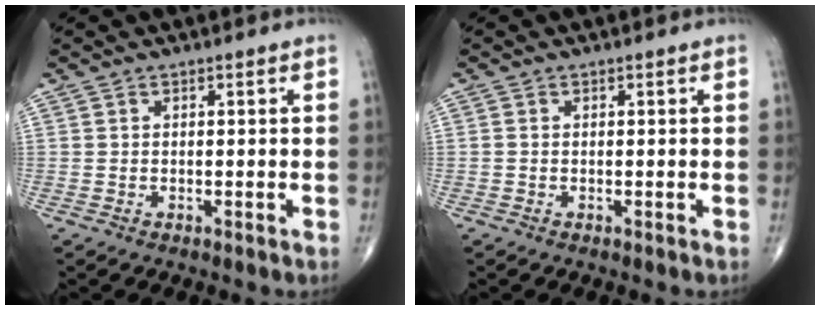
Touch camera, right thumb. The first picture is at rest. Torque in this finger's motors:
{"motor_torque": [-0.32, 0.10, 0.11, -0.10, 0.05]}